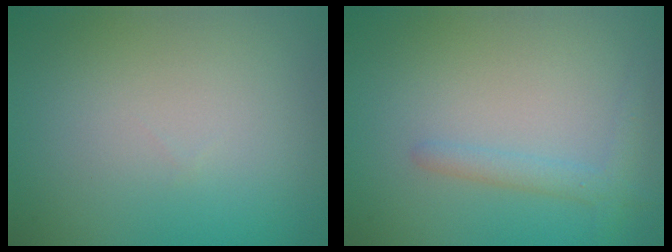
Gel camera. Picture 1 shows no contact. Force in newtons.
{"total": 1.9, "press": 1.9, "slide": 0.1}